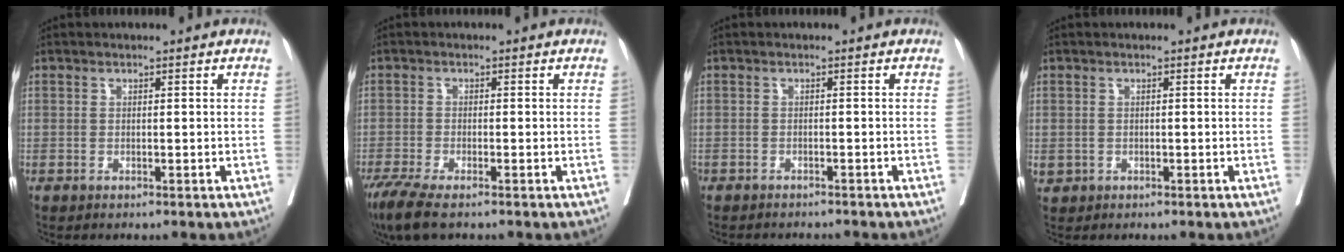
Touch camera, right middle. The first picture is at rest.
{"total": 5.8, "force": [-4.2, 1.1, 3.9], "torque": [-0.072, -0.016, -0.071]}
{"total": 5.2, "force": [-4.8, 1.5, 1.5], "torque": [-0.017, 0.000, -0.062]}
{"total": 1.3, "force": [-0.2, 1.2, 0.3], "torque": [-0.006, 0.003, 0.004]}